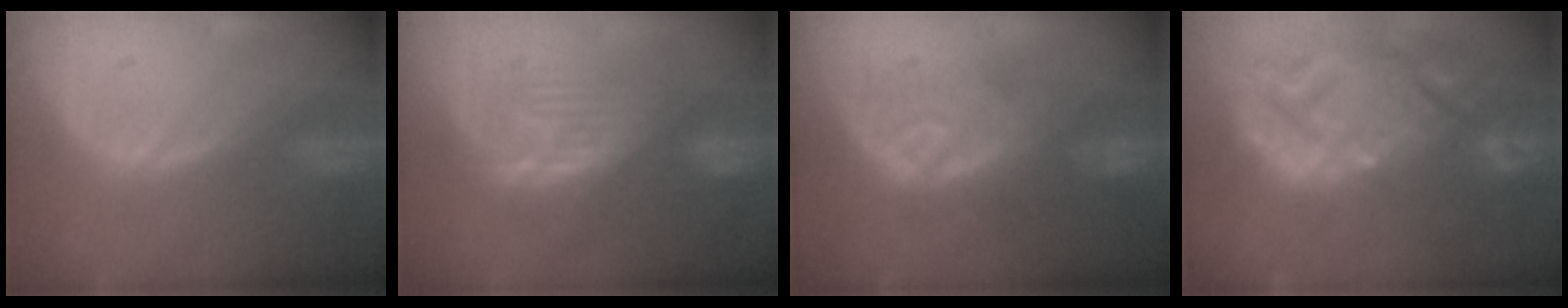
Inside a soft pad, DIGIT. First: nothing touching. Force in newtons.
{"total": 7.7, "press": 7.5, "slide": 1.5}
{"total": 8.2, "press": 8.2, "slide": 0.2}
{"total": 14.8, "press": 12.7, "slide": 7.6}